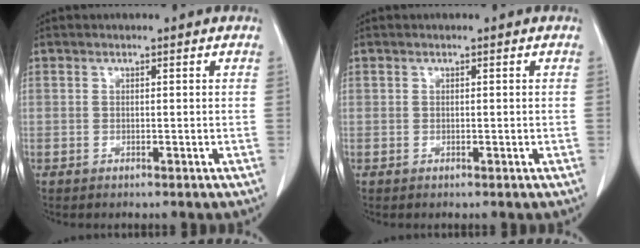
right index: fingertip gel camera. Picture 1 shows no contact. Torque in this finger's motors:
{"motor_torque": [-0.15, 0.12, -0.03, 0.00]}